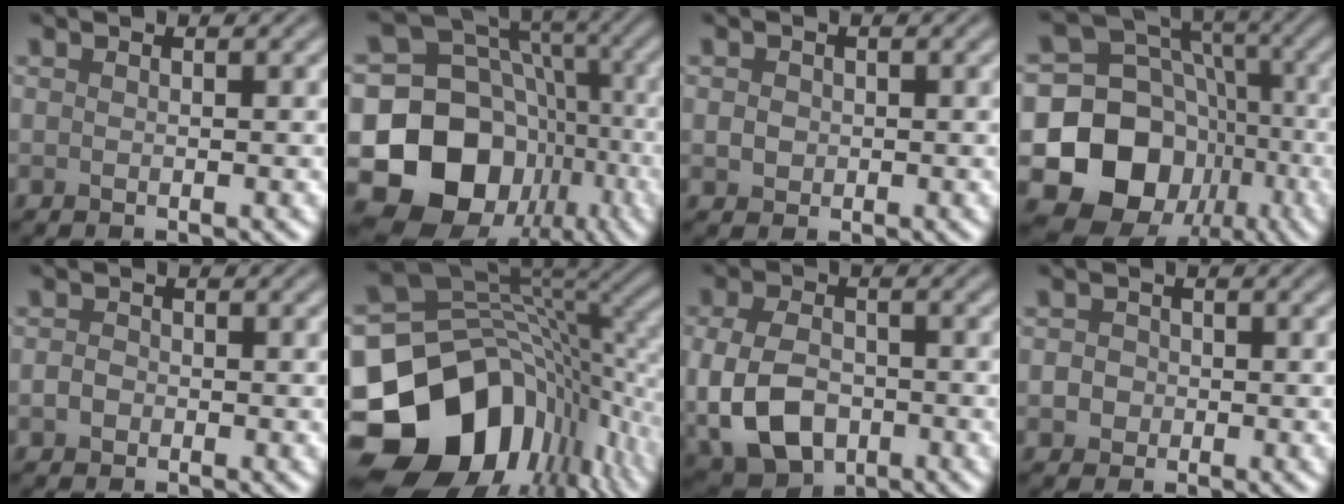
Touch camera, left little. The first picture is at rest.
{"total": 16.6, "force": [-5.4, 13.9, 7.3], "torque": [-0.129, -0.005, -0.096]}
{"total": 1.3, "force": [0.0, 1.2, 0.5], "torque": [-0.007, -0.002, -0.003]}
{"total": 15.2, "force": [-5.0, 13.0, 5.9], "torque": [-0.109, -0.005, -0.106]}
{"total": 1.1, "force": [-0.4, 0.9, 0.5], "torque": [-0.010, 0.000, -0.013]}
{"total": 17.7, "force": [-7.1, 12.6, 10.1], "torque": [-0.210, -0.028, -0.117]}
{"total": 8.2, "force": [-2.2, 5.6, 5.6], "torque": [-0.136, -0.023, -0.040]}
{"total": 1.9, "force": [-0.1, 1.8, 0.7], "torque": [0.004, 0.004, -0.010]}